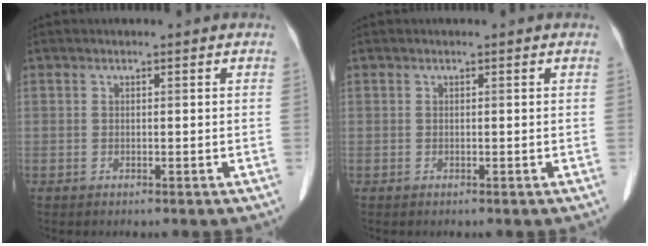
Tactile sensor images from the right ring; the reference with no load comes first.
{"total": 0.0}